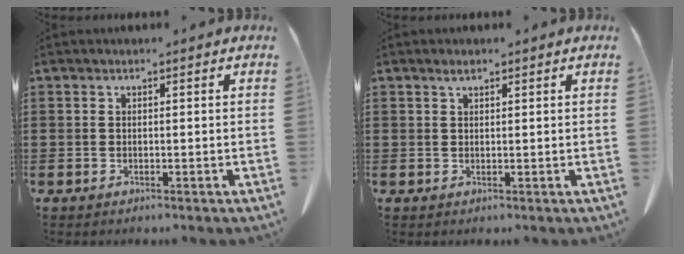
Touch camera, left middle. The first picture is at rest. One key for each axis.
{"total": 1.2, "fx": 0.8, "fy": 0.3, "fz": 0.8, "tx": -0.017, "ty": 0.000, "tz": 0.015}